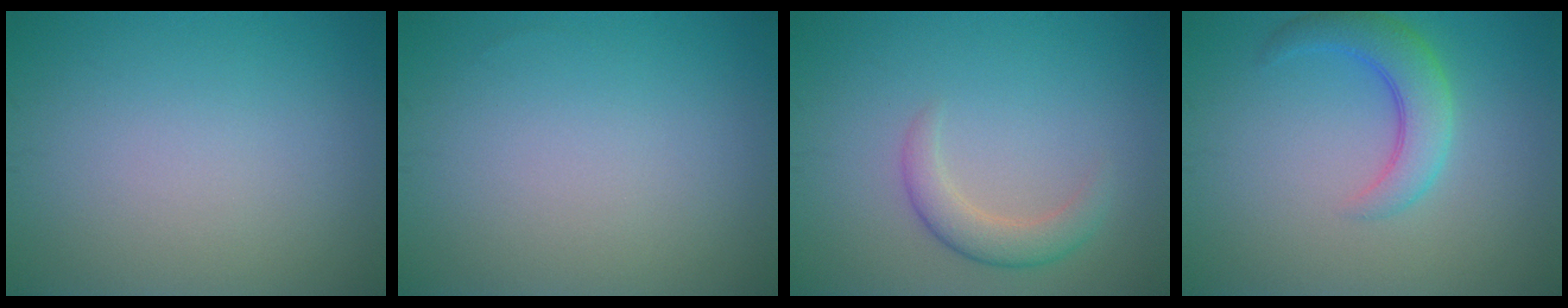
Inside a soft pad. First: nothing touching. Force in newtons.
{"total": 0.0}
{"total": 2.7, "press": 2.7, "slide": 0.2}
{"total": 4.0, "press": 3.9, "slide": 0.2}